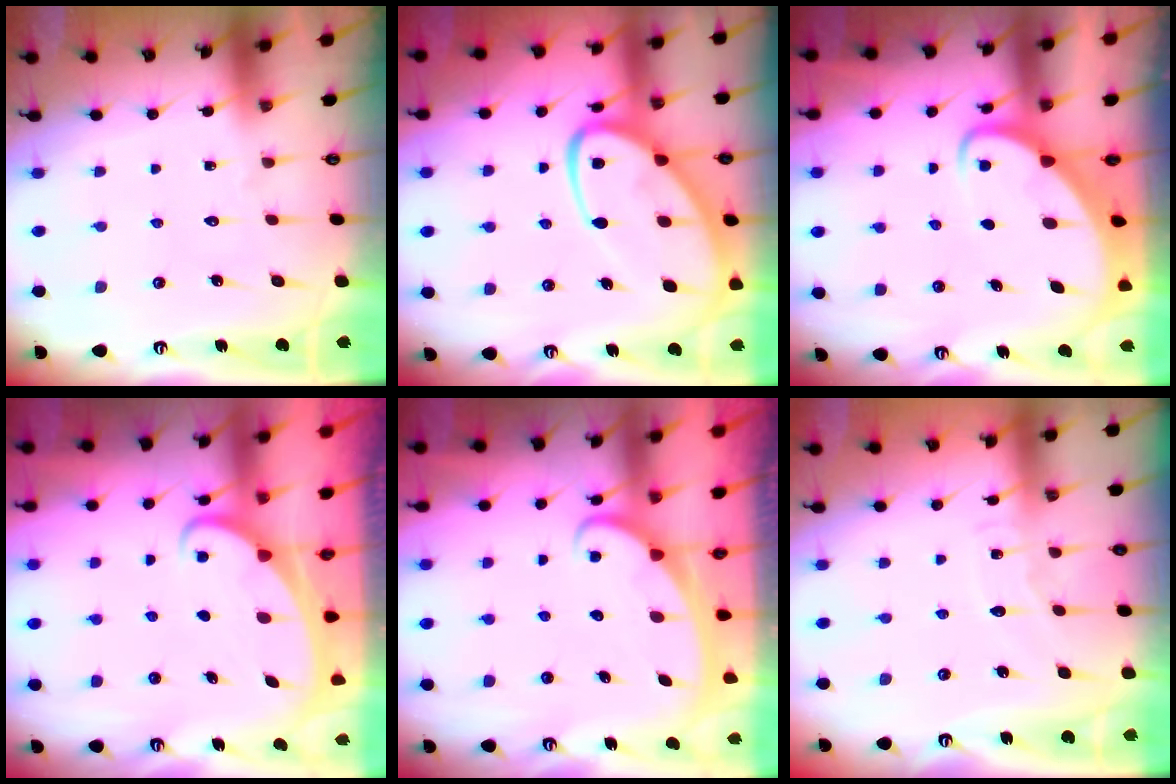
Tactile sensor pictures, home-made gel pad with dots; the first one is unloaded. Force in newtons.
{"total": 15.6, "press": 15.5, "slide": 1.5}
{"total": 3.9, "press": 3.9, "slide": 0.3}
{"total": 1.9, "press": 1.9, "slide": 0.3}
{"total": 2.6, "press": 2.6, "slide": 0.3}
{"total": 5.0, "press": 4.9, "slide": 0.4}